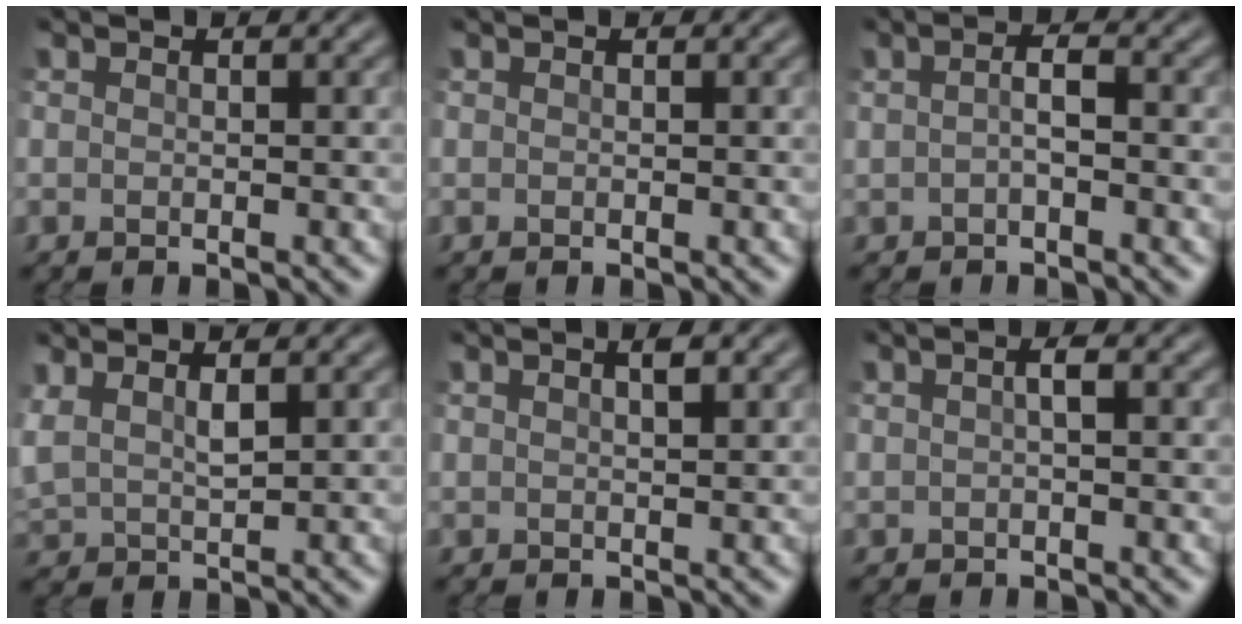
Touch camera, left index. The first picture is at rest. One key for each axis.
{"total": 0.0}
{"total": 1.6, "fx": -0.4, "fy": 0.5, "fz": 1.5, "tx": -0.031, "ty": 0.003, "tz": -0.011}
{"total": 2.9, "fx": 1.5, "fy": 1.0, "fz": 2.3, "tx": -0.065, "ty": 0.003, "tz": 0.032}
{"total": 1.4, "fx": 0.9, "fy": 0.3, "fz": 1.1, "tx": -0.019, "ty": 0.002, "tz": 0.014}
{"total": 1.1, "fx": 0.1, "fy": 0.2, "fz": 1.0, "tx": -0.023, "ty": 0.002, "tz": 0.001}